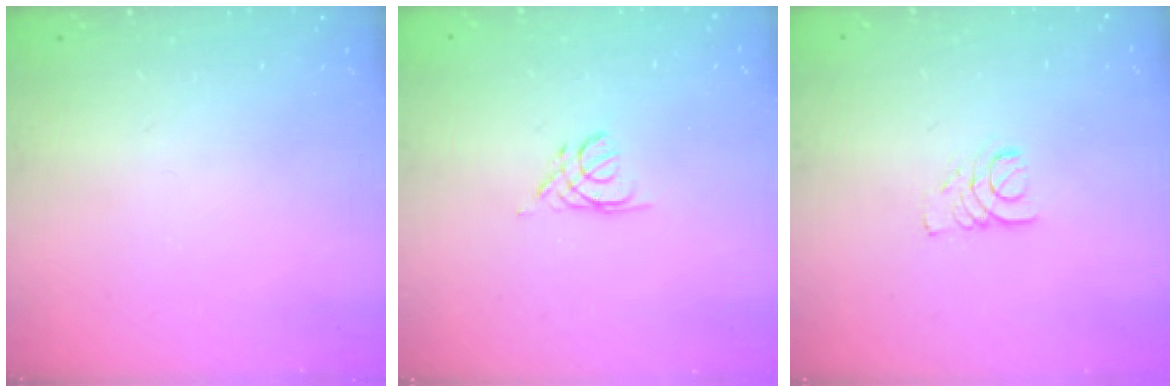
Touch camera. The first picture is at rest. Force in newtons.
{"total": 2.2, "press": 2.2, "slide": 0.4}
{"total": 1.9, "press": 1.9, "slide": 0.2}